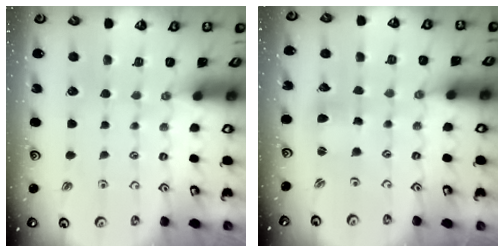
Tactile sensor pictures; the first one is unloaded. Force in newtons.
{"total": 1.8, "press": 1.8, "slide": 0.2}